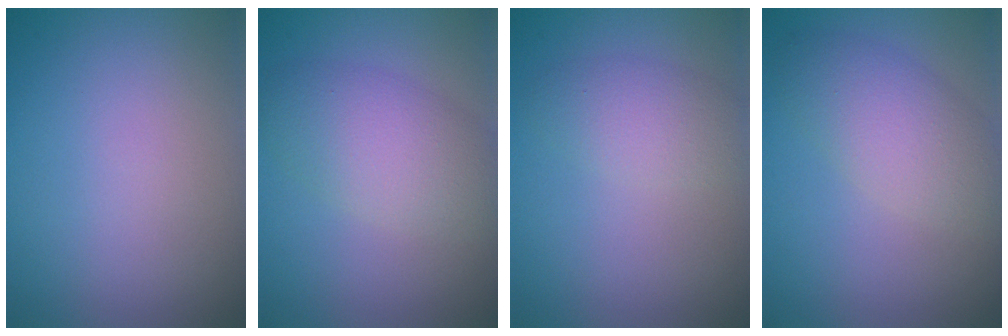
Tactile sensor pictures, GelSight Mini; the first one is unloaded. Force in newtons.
{"total": 5.2, "press": 5.2, "slide": 0.2}
{"total": 2.8, "press": 2.8, "slide": 0.1}
{"total": 4.6, "press": 4.6, "slide": 0.2}